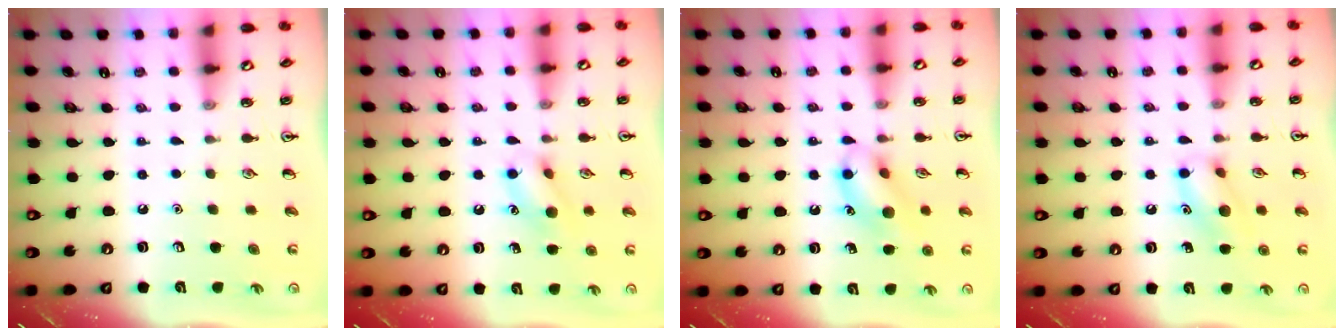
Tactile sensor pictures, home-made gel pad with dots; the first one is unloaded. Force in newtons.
{"total": 10.0, "press": 10.0, "slide": 0.9}
{"total": 11.1, "press": 11.1, "slide": 0.9}
{"total": 10.2, "press": 10.1, "slide": 0.6}